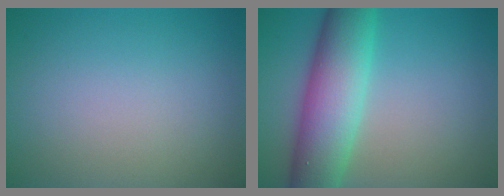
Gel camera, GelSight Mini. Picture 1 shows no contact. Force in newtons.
{"total": 8.6, "press": 8.6, "slide": 0.4}